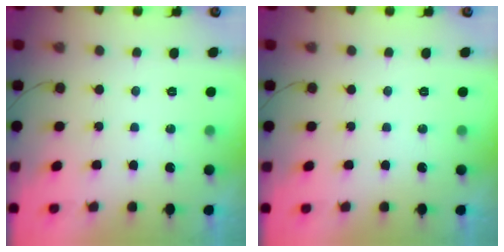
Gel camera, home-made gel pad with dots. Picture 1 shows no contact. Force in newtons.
{"total": 0.0}